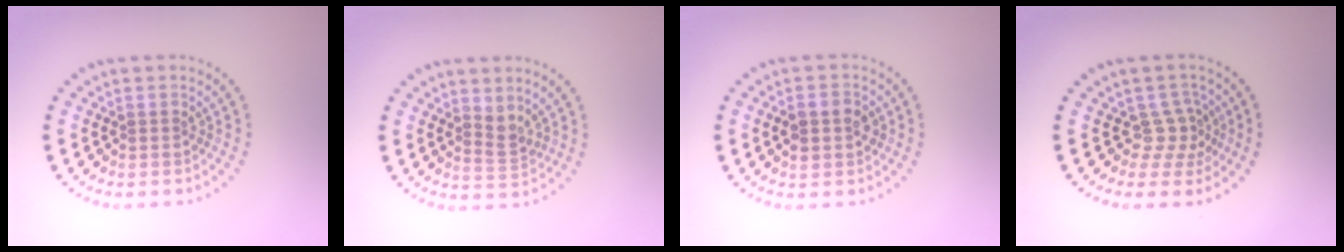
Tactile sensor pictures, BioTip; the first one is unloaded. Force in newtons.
{"total": 1.5, "press": 1.2, "slide": 0.9}
{"total": 2.9, "press": 2.9, "slide": 0.1}
{"total": 2.3, "press": 1.6, "slide": 1.7}